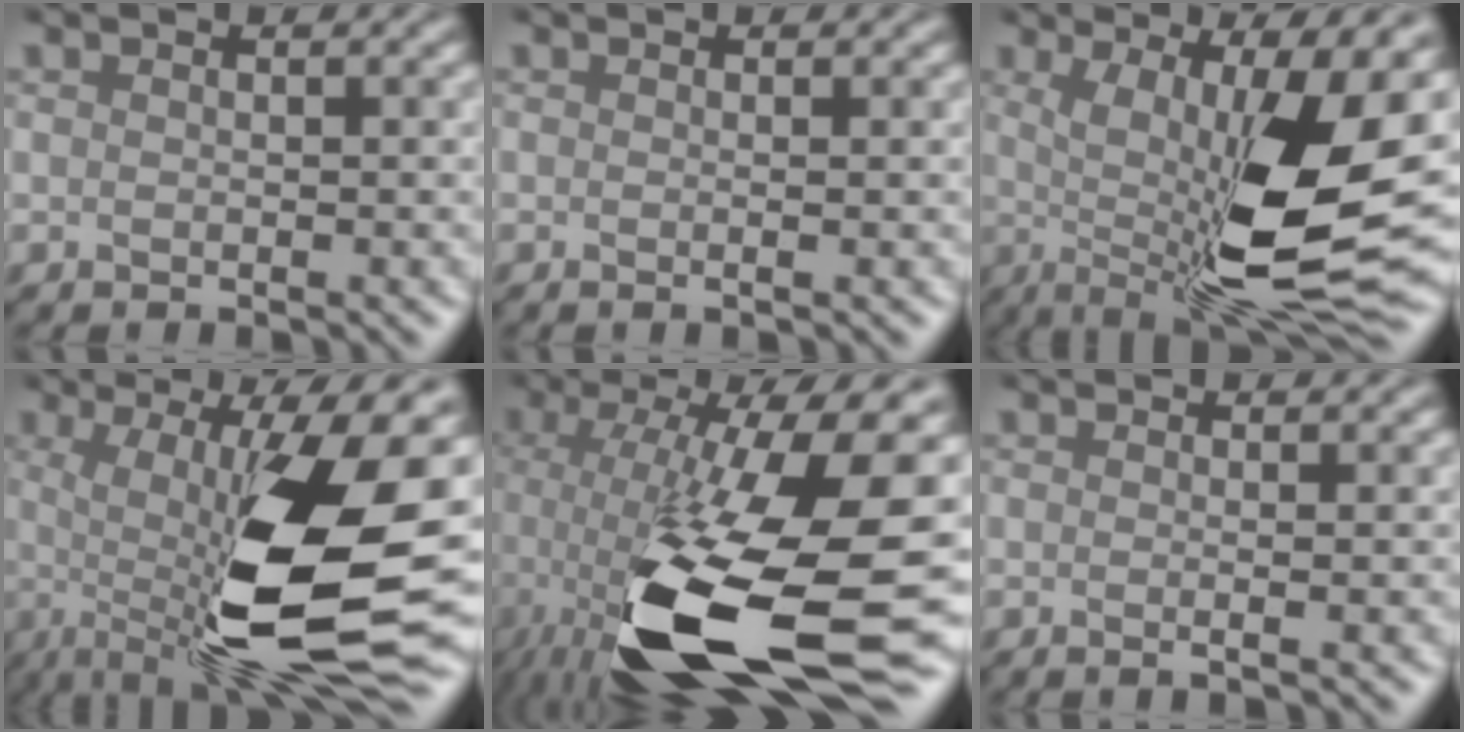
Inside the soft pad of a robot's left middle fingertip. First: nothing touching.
{"total": 0.9, "force": [0.1, 0.5, 0.7], "torque": [0.009, 0.000, -0.008]}
{"total": 12.6, "force": [-0.7, 2.9, 12.2], "torque": [-0.202, -0.009, 0.006]}
{"total": 14.0, "force": [-1.9, 3.4, 13.5], "torque": [-0.238, -0.008, -0.016]}
{"total": 16.4, "force": [-3.8, 5.1, 15.1], "torque": [-0.308, -0.038, -0.042]}
{"total": 1.1, "force": [0.1, 0.5, 1.0], "torque": [0.002, 0.001, -0.009]}